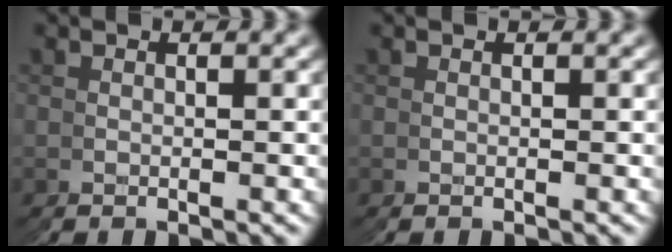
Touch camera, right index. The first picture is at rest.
{"total": 0.0}